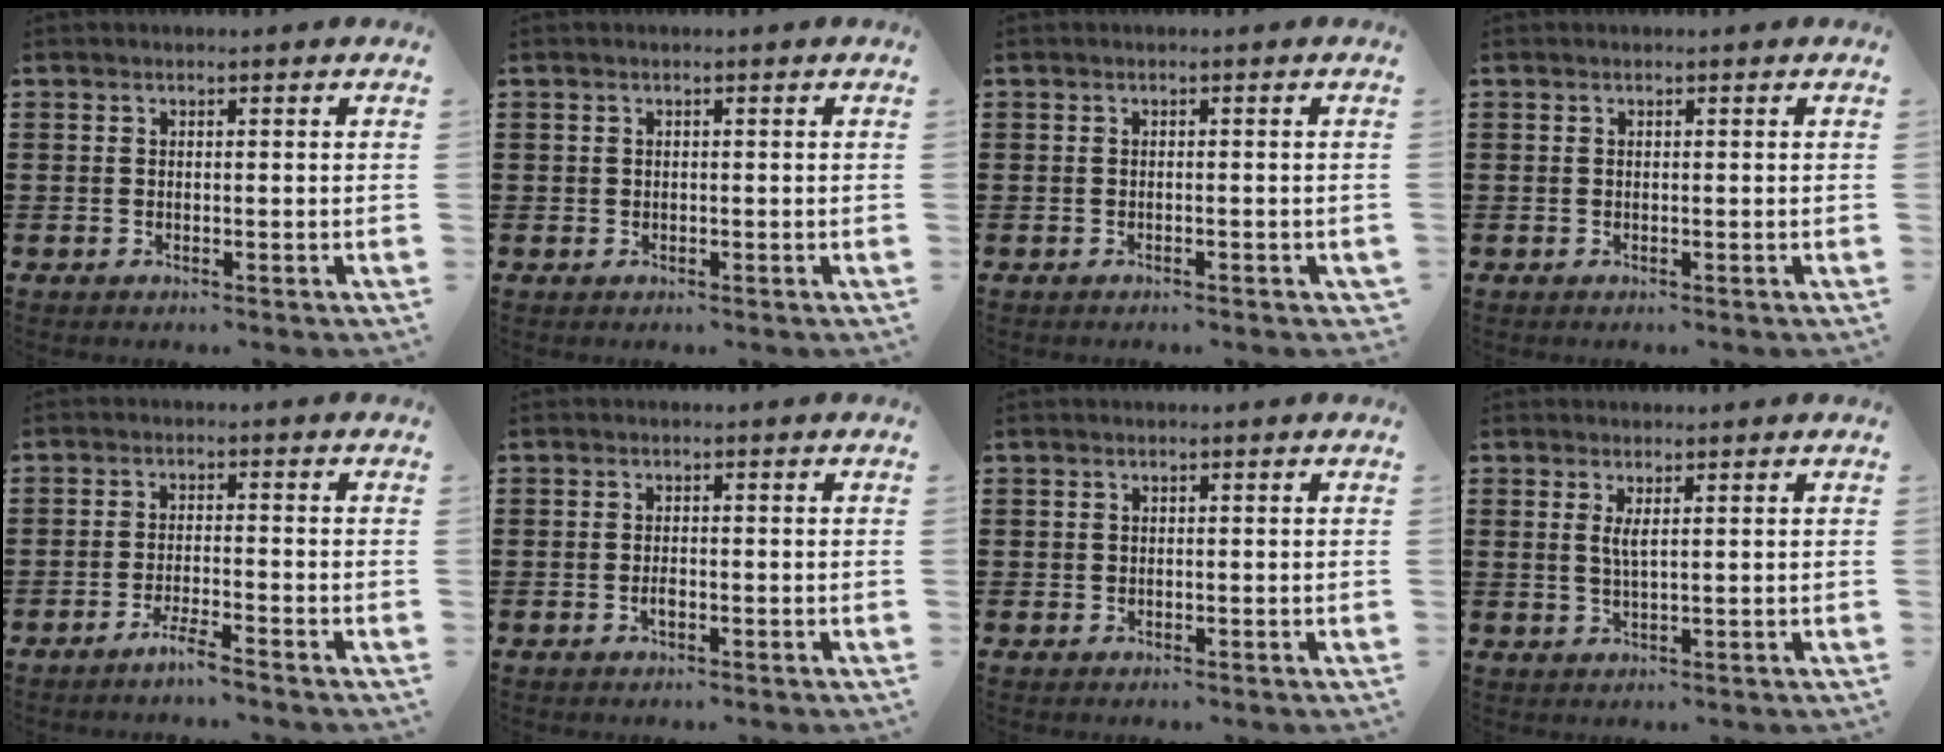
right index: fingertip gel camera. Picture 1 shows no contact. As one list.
[{"total": 0.6, "force": [-0.1, 0.6, 0.1], "torque": [-0.002, 0.005, -0.004]}, {"total": 0.5, "force": [-0.3, 0.0, 0.4], "torque": [-0.010, -0.006, -0.005]}, {"total": 0.0}, {"total": 3.1, "force": [-2.7, -0.2, 1.6], "torque": [-0.032, 0.000, -0.051]}, {"total": 1.5, "force": [-0.7, 0.7, 1.2], "torque": [-0.024, -0.001, -0.012]}, {"total": 0.5, "force": [0.1, 0.5, 0.0], "torque": [-0.001, 0.005, 0.000]}, {"total": 2.1, "force": [0.8, 0.5, 1.9], "torque": [-0.041, 0.002, 0.013]}]